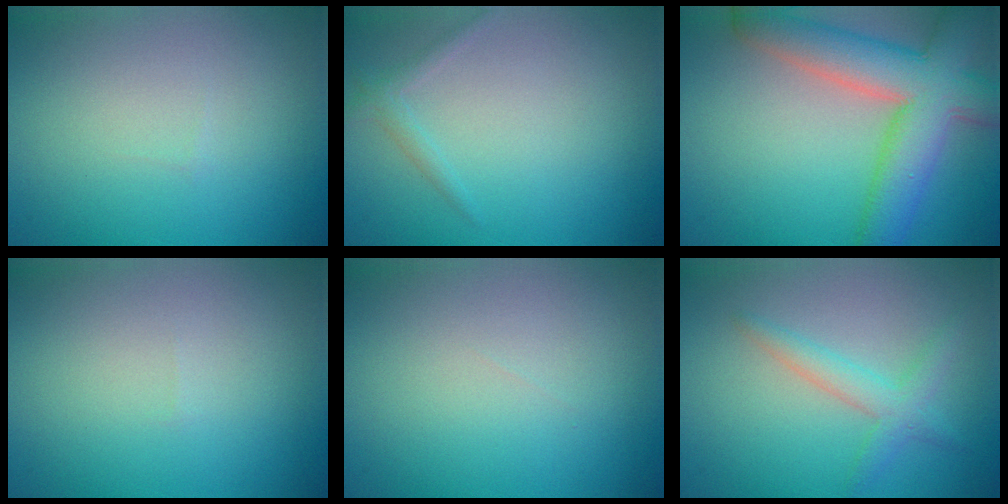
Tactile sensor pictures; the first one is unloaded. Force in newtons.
{"total": 1.1, "press": 1.1, "slide": 0.1}
{"total": 8.8, "press": 8.8, "slide": 0.6}
{"total": 0.0}
{"total": 0.0}
{"total": 2.5, "press": 2.5, "slide": 0.1}